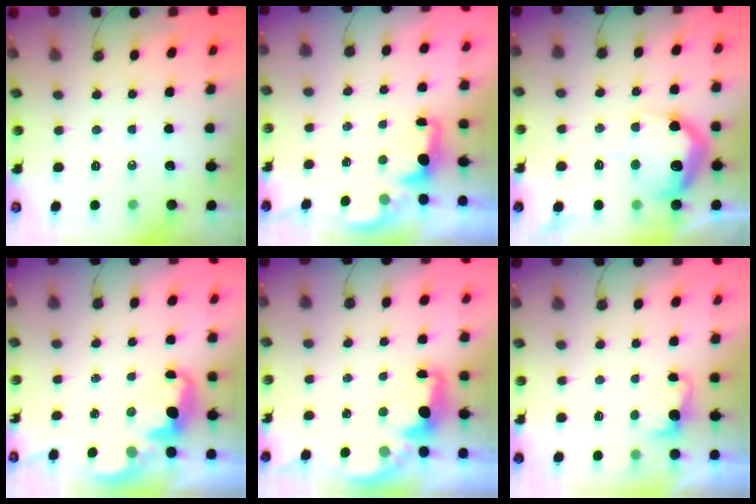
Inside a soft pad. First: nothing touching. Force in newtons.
{"total": 1.9, "press": 1.7, "slide": 0.8}
{"total": 21.0, "press": 20.9, "slide": 1.3}
{"total": 2.9, "press": 2.8, "slide": 0.6}
{"total": 2.4, "press": 2.2, "slide": 0.7}
{"total": 2.9, "press": 2.8, "slide": 0.9}